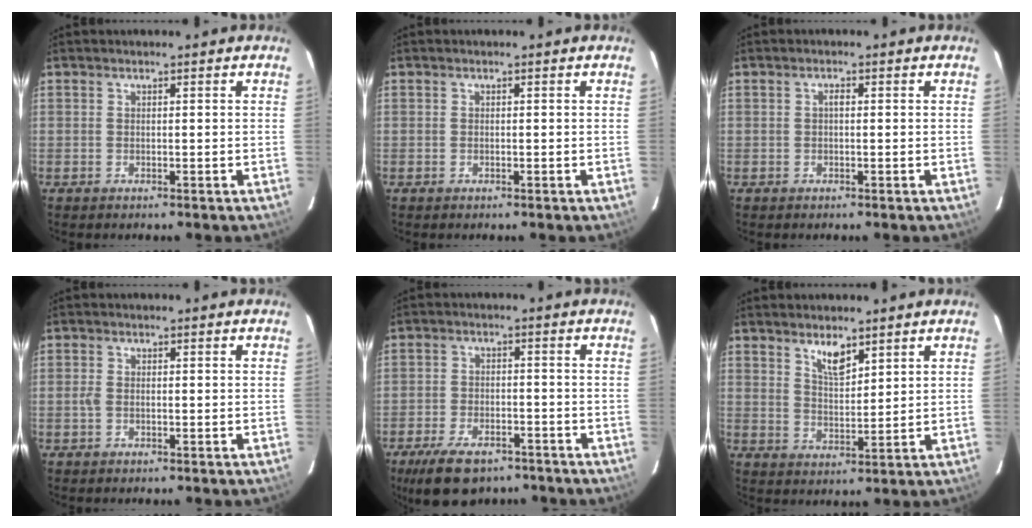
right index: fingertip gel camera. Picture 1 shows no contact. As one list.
[{"total": 0.0}, {"total": 0.9, "force": [0.0, 0.4, 0.8], "torque": [-0.014, 0.005, -0.002]}, {"total": 1.6, "force": [-0.4, 0.9, 1.3], "torque": [-0.029, 0.000, -0.008]}, {"total": 11.6, "force": [-8.3, 5.3, 6.2], "torque": [-0.142, -0.011, -0.134]}, {"total": 5.1, "force": [3.6, 1.8, 3.2], "torque": [-0.054, -0.002, 0.068]}]